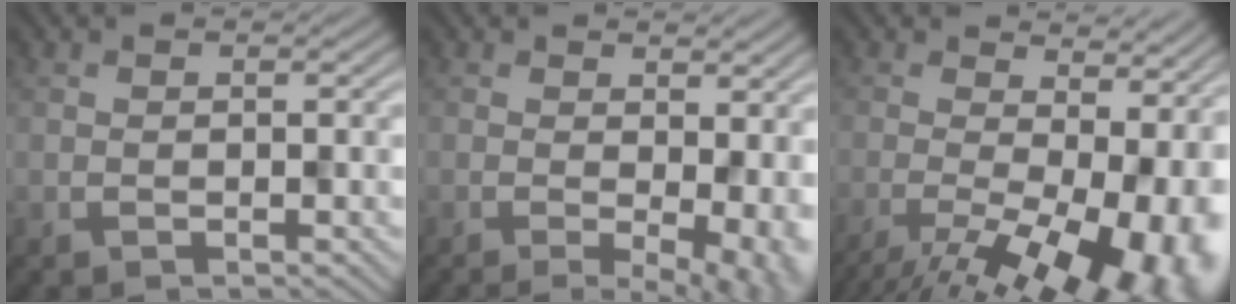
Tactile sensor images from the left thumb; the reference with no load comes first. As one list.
[{"total": 5.8, "force": [0.0, 2.0, 5.5], "torque": [-0.059, -0.007, 0.013]}, {"total": 14.5, "force": [-4.2, 6.2, 12.4], "torque": [-0.161, -0.024, -0.037]}]